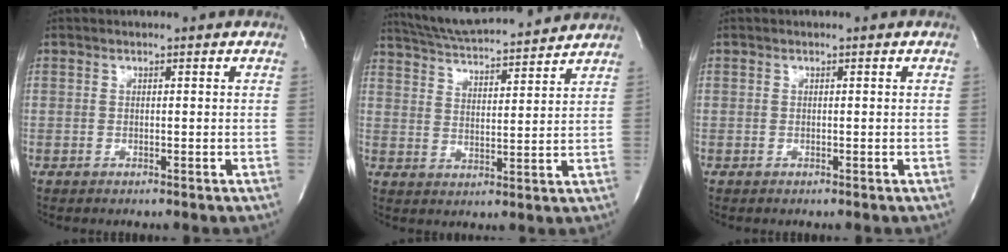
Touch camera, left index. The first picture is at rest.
{"total": 15.7, "force": [14.7, 1.4, 5.4], "torque": [-0.098, 0.020, 0.225]}
{"total": 0.0}